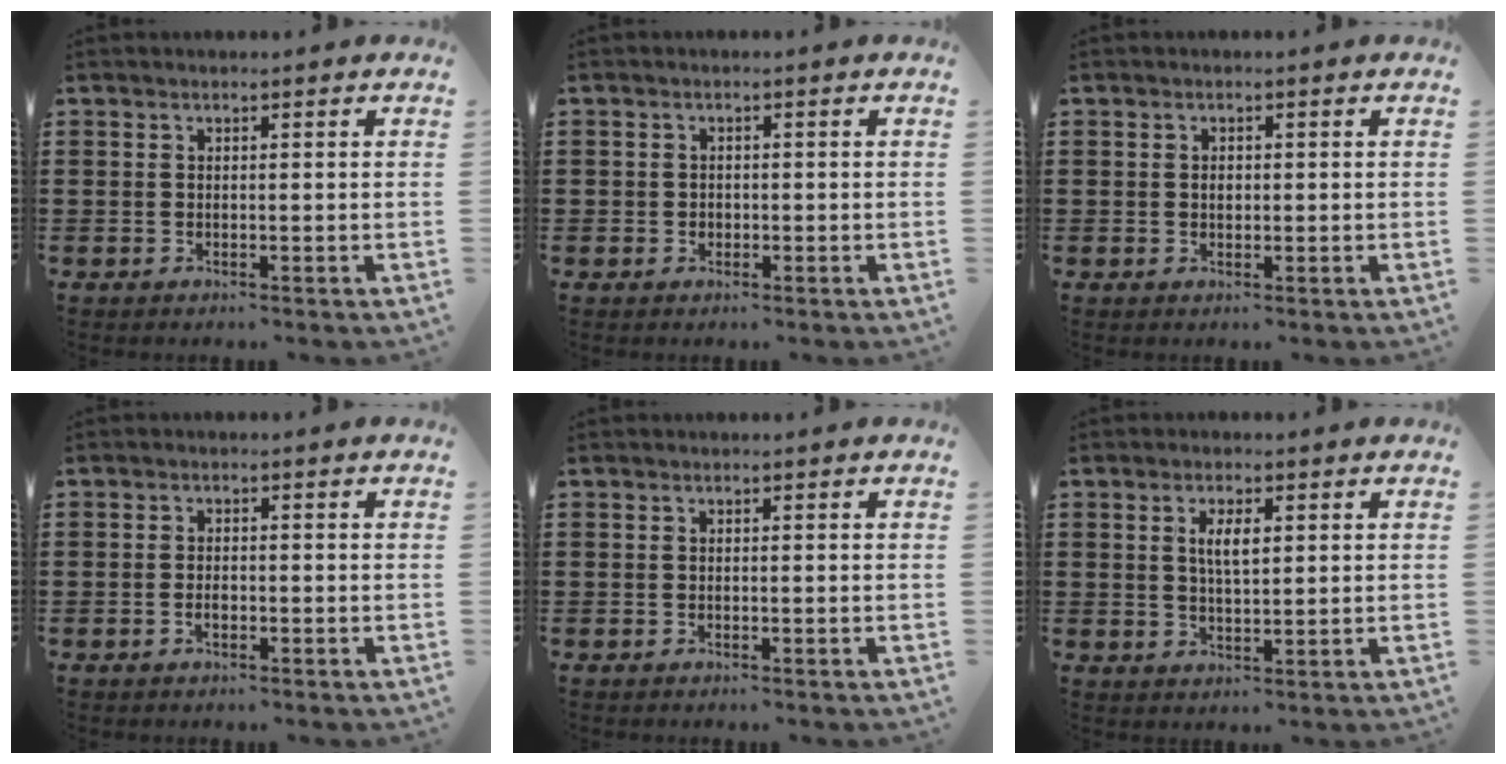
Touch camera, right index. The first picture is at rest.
{"total": 1.0, "force": [-0.3, 0.9, 0.2], "torque": [-0.007, 0.002, -0.007]}
{"total": 1.3, "force": [0.1, 0.8, 1.0], "torque": [-0.022, 0.004, 0.001]}
{"total": 1.4, "force": [-0.6, 0.5, 1.2], "torque": [-0.025, -0.004, -0.009]}
{"total": 0.0}
{"total": 3.8, "force": [1.1, 1.3, 3.5], "torque": [-0.064, 0.002, 0.015]}